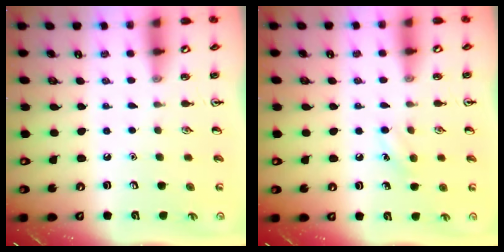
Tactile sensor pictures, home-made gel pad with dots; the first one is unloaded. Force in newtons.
{"total": 6.5, "press": 6.1, "slide": 2.0}